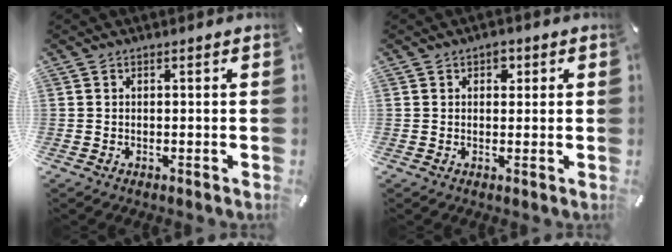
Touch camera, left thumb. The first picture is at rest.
{"total": 2.0, "force": [0.9, 1.6, 0.9], "torque": [0.002, -0.004, 0.009]}